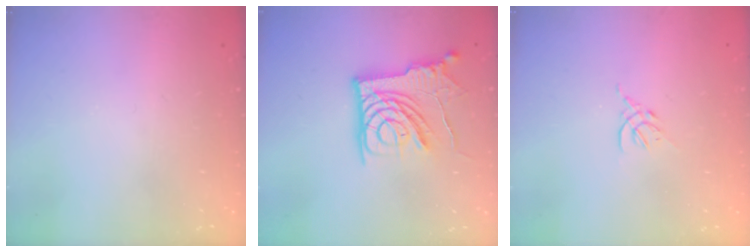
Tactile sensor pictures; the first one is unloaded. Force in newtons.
{"total": 14.2, "press": 14.1, "slide": 1.1}
{"total": 2.3, "press": 2.2, "slide": 0.5}